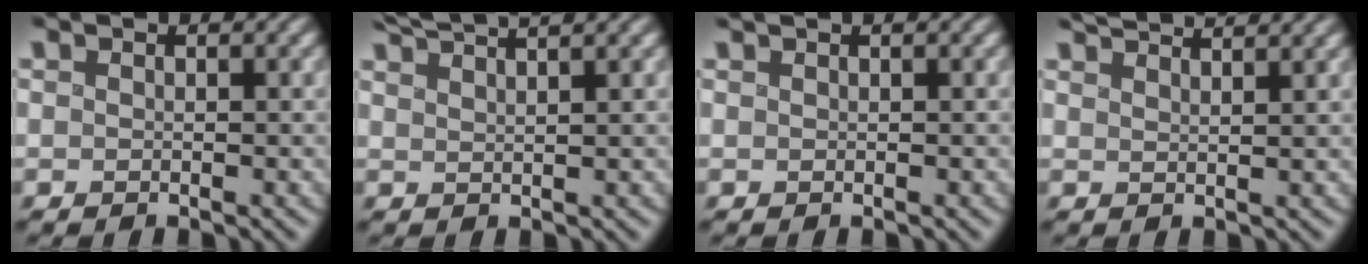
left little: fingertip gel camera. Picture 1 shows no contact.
{"total": 3.9, "force": [3.6, -0.2, 1.6], "torque": [-0.035, 0.018, 0.061]}
{"total": 0.6, "force": [0.5, -0.1, 0.3], "torque": [-0.005, 0.008, 0.013]}
{"total": 3.7, "force": [3.5, -0.1, 1.1], "torque": [-0.027, 0.016, 0.051]}